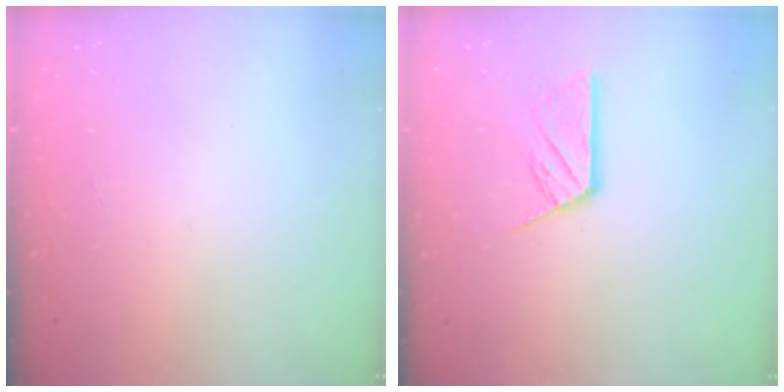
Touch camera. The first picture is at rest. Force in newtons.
{"total": 7.9, "press": 7.9, "slide": 0.7}